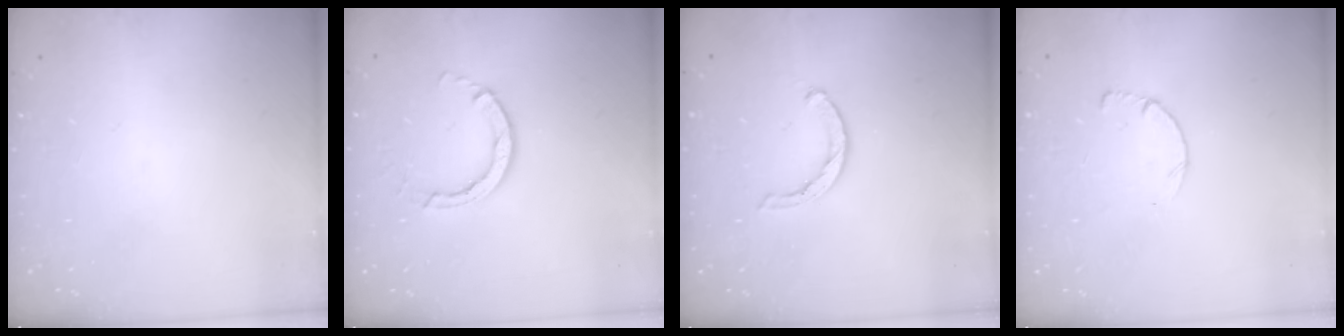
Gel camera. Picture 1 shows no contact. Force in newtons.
{"total": 3.7, "press": 3.7, "slide": 0.4}
{"total": 3.5, "press": 3.5, "slide": 0.3}
{"total": 2.6, "press": 2.5, "slide": 0.3}